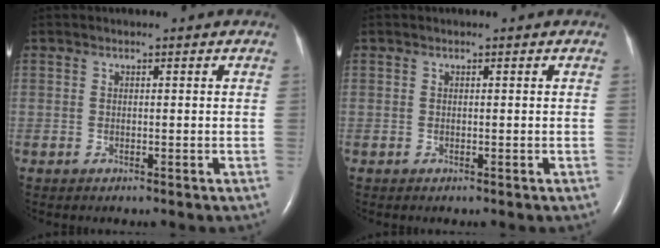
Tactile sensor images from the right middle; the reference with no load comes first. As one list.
[{"total": 0.0}]